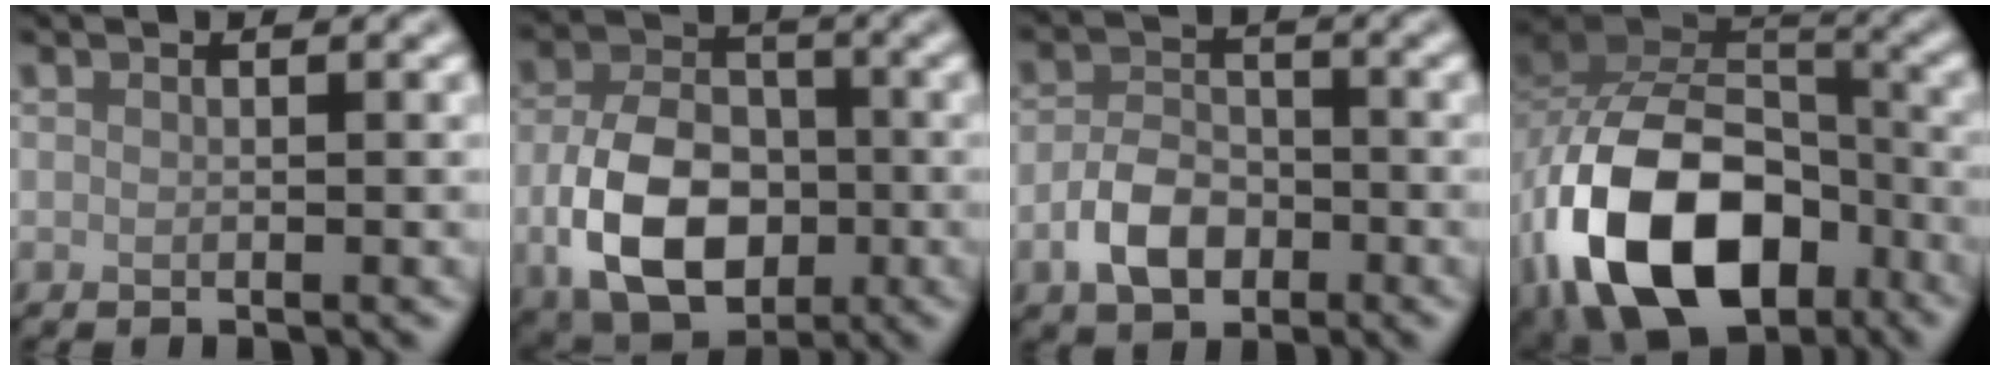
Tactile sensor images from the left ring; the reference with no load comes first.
{"total": 9.3, "force": [-2.3, 6.2, 6.5], "torque": [-0.130, -0.009, -0.045]}
{"total": 4.3, "force": [-1.8, 2.8, 2.6], "torque": [-0.051, 0.003, -0.039]}
{"total": 14.7, "force": [-6.4, 9.3, 9.4], "torque": [-0.192, -0.012, -0.117]}